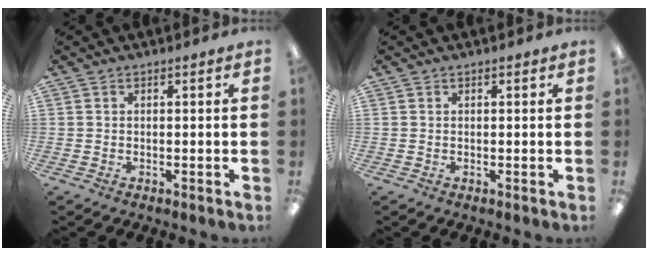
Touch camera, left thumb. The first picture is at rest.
{"total": 0.5, "force": [0.3, 0.3, 0.4], "torque": [-0.008, 0.003, 0.005]}